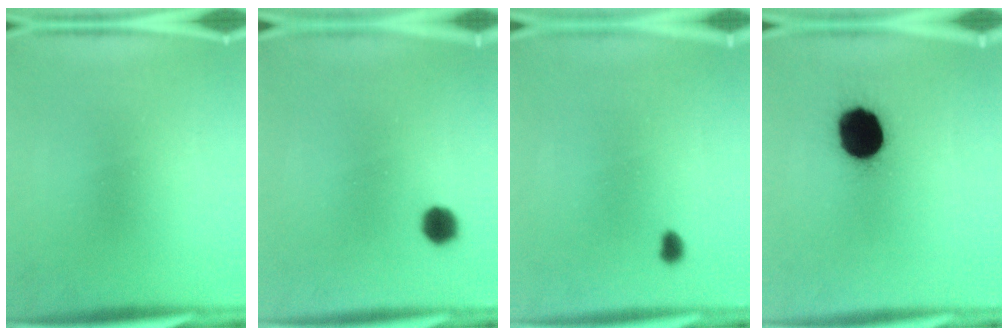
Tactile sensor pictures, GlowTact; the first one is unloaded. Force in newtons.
{"total": 3.8}
{"total": 1.3}
{"total": 16.8}